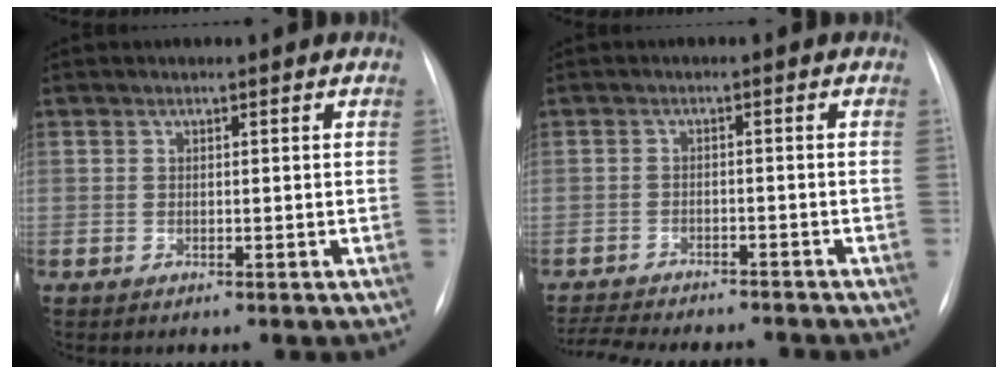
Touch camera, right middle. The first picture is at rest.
{"total": 12.8, "force": [-11.8, 2.3, 4.4], "torque": [-0.088, -0.004, -0.163]}